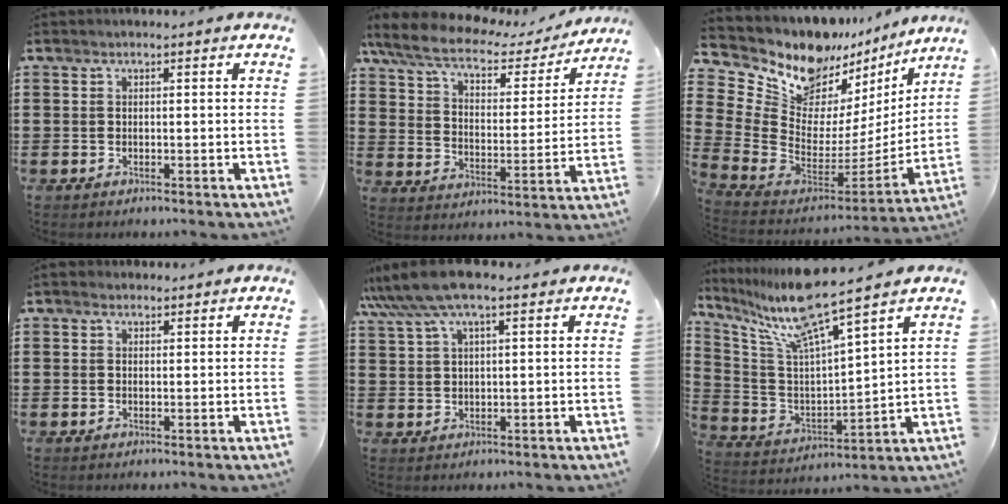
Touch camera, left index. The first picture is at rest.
{"total": 8.4, "force": [6.5, 2.6, 4.7], "torque": [-0.115, -0.028, 0.111]}
{"total": 10.1, "force": [8.4, 5.0, 2.6], "torque": [-0.104, -0.082, 0.151]}
{"total": 1.3, "force": [1.2, 0.6, 0.3], "torque": [-0.007, 0.005, 0.022]}
{"total": 8.0, "force": [5.8, 1.5, 5.3], "torque": [-0.124, -0.005, 0.105]}
{"total": 10.2, "force": [8.0, 0.5, 6.2], "torque": [-0.160, -0.050, 0.131]}